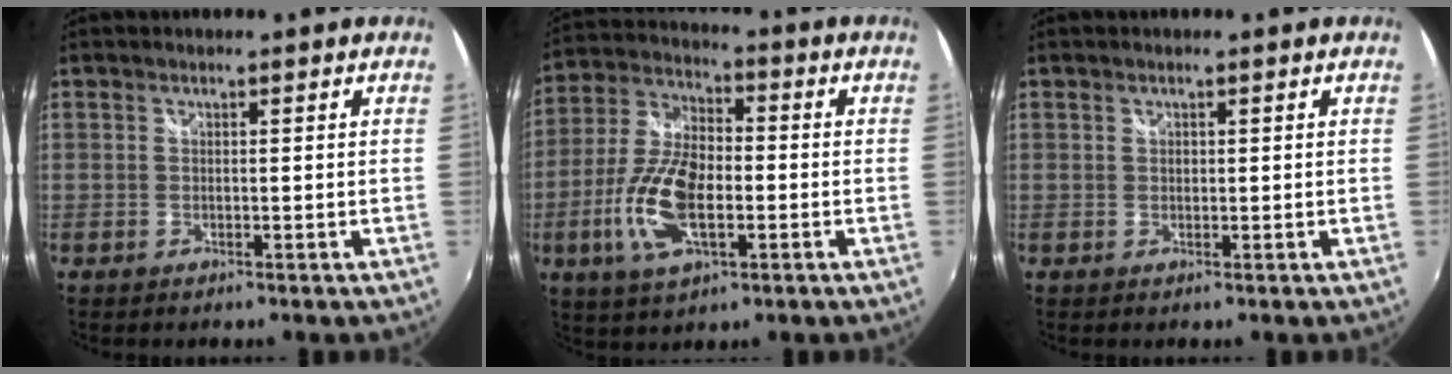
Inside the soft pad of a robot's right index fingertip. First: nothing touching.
{"total": 14.2, "force": [-3.7, 6.6, 12.0], "torque": [-0.254, 0.000, -0.070]}
{"total": 0.5, "force": [0.2, 0.4, 0.2], "torque": [-0.001, 0.001, 0.003]}